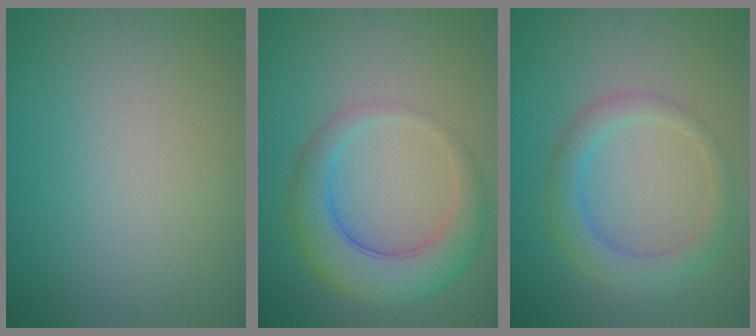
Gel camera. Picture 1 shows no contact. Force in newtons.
{"total": 5.5, "press": 5.5, "slide": 0.1}
{"total": 3.3, "press": 3.3, "slide": 0.1}